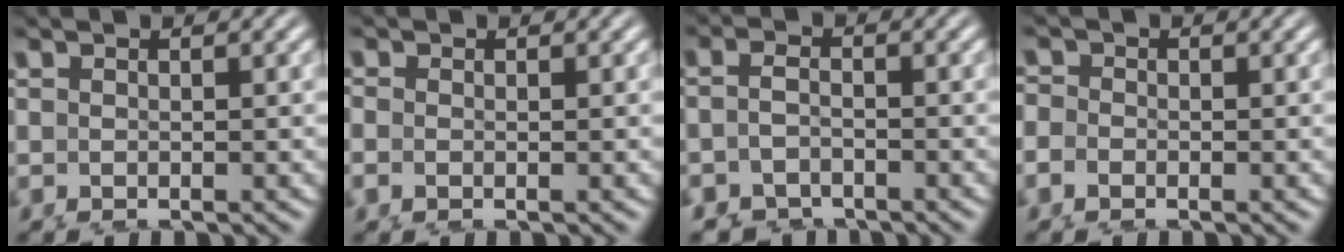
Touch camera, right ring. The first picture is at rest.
{"total": 1.2, "force": [0.1, 1.0, 0.6], "torque": [-0.020, -0.004, 0.002]}
{"total": 2.9, "force": [-2.0, 2.0, 0.5], "torque": [-0.010, -0.012, -0.032]}
{"total": 1.6, "force": [-0.2, 1.5, 0.2], "torque": [-0.001, -0.003, -0.009]}